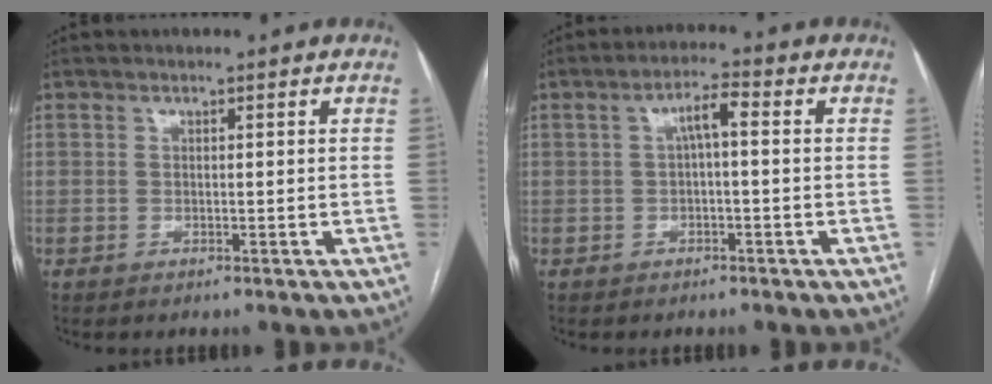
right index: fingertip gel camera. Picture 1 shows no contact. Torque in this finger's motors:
{"motor_torque": [0.61, 0.07, 0.12, 0.06]}